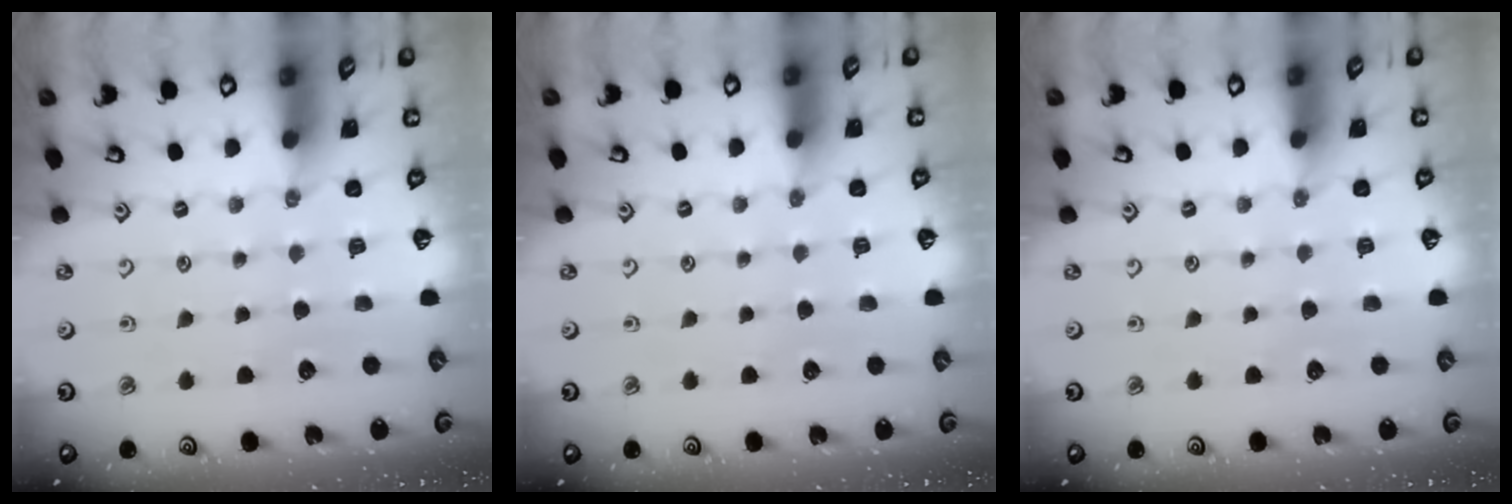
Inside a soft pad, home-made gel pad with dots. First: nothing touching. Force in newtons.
{"total": 0.0}
{"total": 0.0}